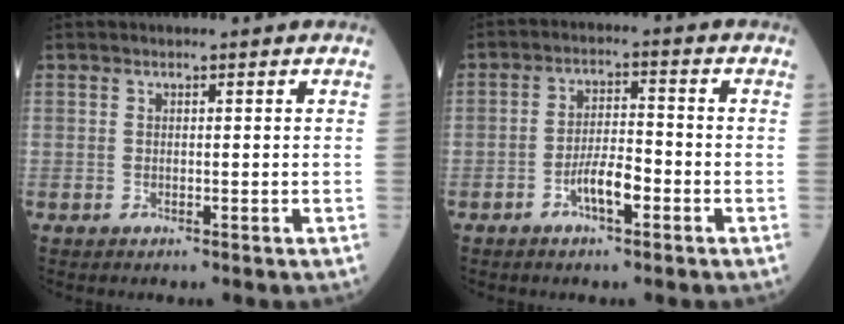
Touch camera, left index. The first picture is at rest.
{"total": 5.0, "force": [-2.6, 1.3, 4.1], "torque": [-0.078, 0.004, -0.050]}